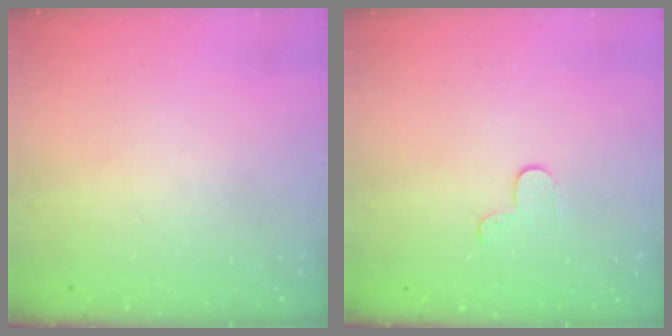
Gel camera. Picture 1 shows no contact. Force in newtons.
{"total": 3.5, "press": 3.5, "slide": 0.4}